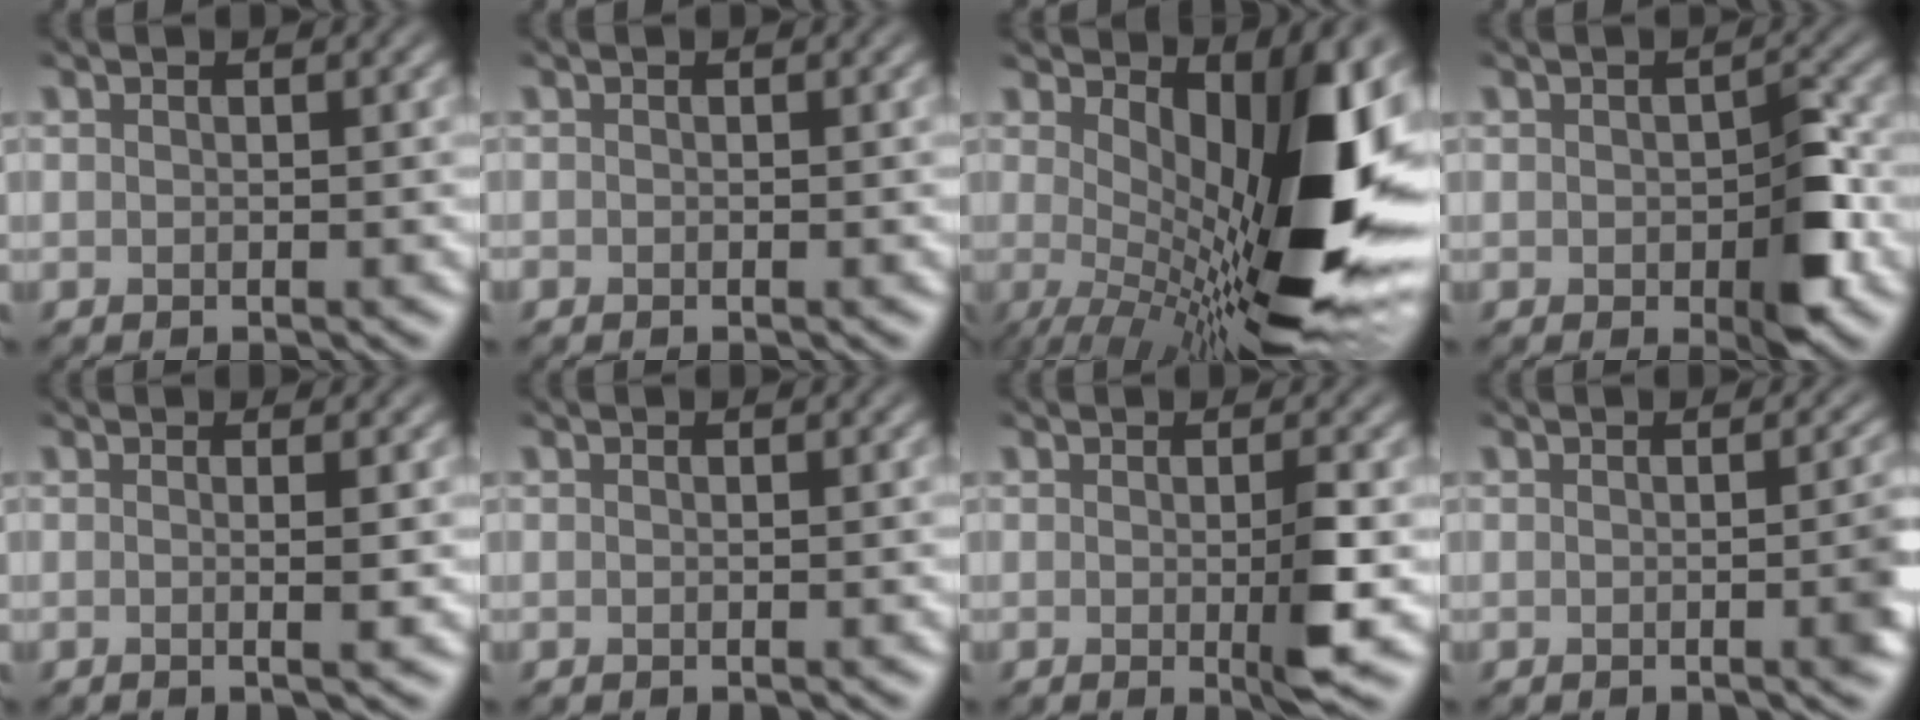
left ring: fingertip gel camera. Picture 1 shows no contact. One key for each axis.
{"total": 0.0}
{"total": 13.3, "fx": 0.7, "fy": 4.7, "fz": 12.4, "tx": -0.168, "ty": -0.009, "tz": 0.016}
{"total": 4.0, "fx": -1.0, "fy": 1.9, "fz": 3.4, "tx": -0.056, "ty": -0.005, "tz": -0.009}
{"total": 2.3, "fx": -0.2, "fy": 0.7, "fz": 2.2, "tx": -0.032, "ty": 0.003, "tz": -0.017}
{"total": 0.0}
{"total": 2.9, "fx": -0.5, "fy": 0.2, "fz": 2.8, "tx": -0.050, "ty": -0.012, "tz": -0.006}
{"total": 3.6, "fx": -0.4, "fy": 1.1, "fz": 3.4, "tx": -0.029, "ty": 0.006, "tz": -0.006}